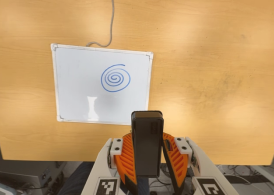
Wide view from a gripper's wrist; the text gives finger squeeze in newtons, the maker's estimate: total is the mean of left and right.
{"total": 6.9, "left": 6.0, "right": 7.7}